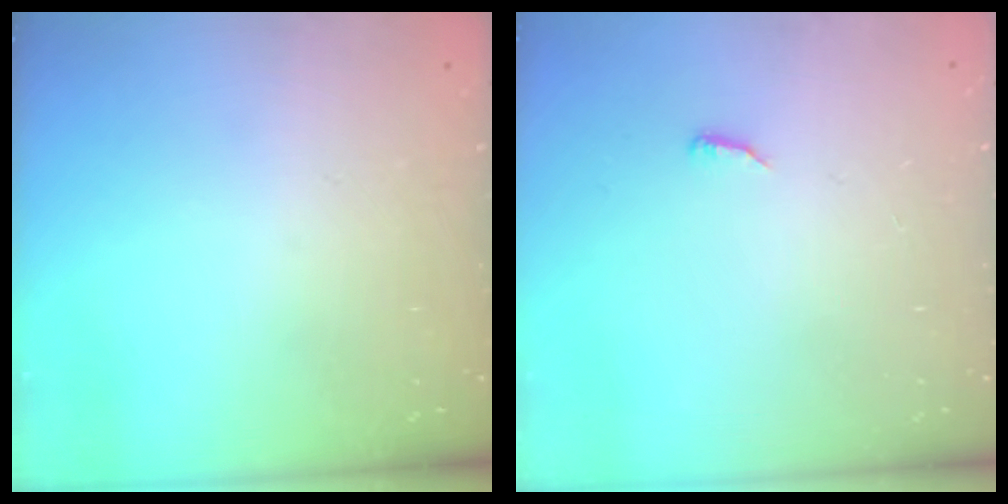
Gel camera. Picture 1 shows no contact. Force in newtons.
{"total": 4.3, "press": 4.2, "slide": 0.6}